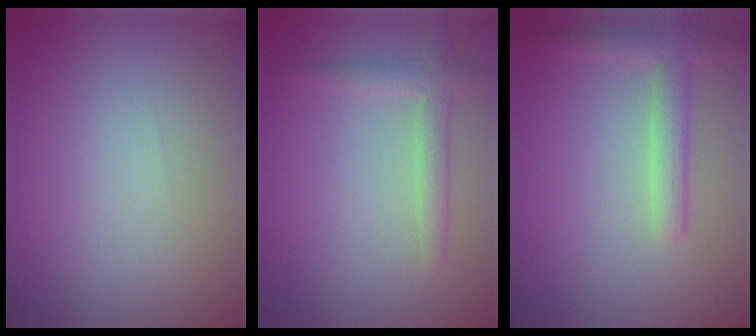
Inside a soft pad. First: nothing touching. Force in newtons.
{"total": 2.5, "press": 2.5, "slide": 0.3}
{"total": 3.0, "press": 3.0, "slide": 0.1}